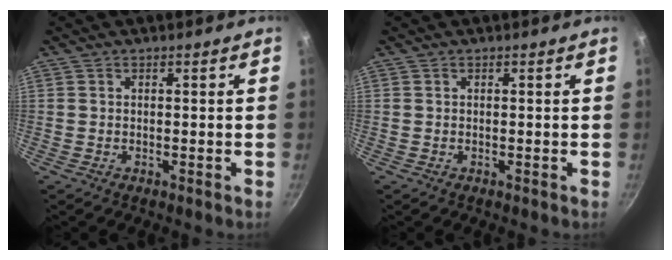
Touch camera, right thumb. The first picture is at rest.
{"total": 0.0}